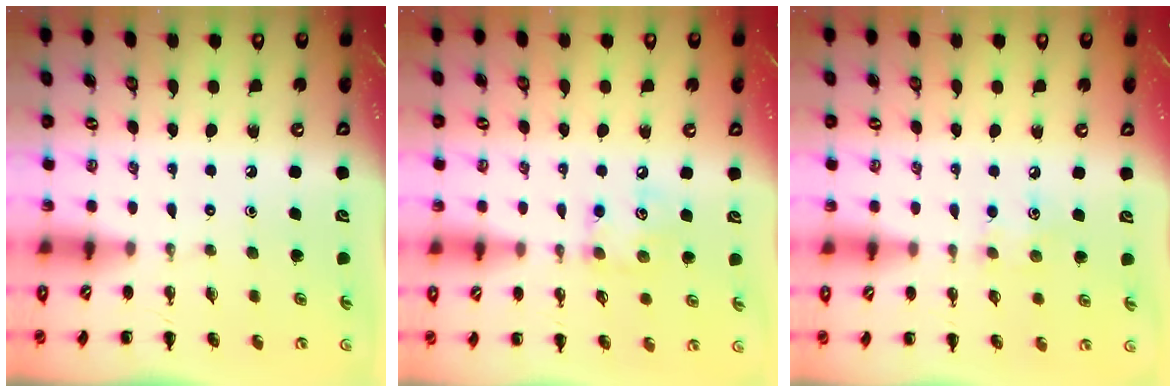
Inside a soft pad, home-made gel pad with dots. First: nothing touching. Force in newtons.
{"total": 6.7, "press": 6.7, "slide": 0.5}
{"total": 5.5, "press": 5.4, "slide": 1.3}